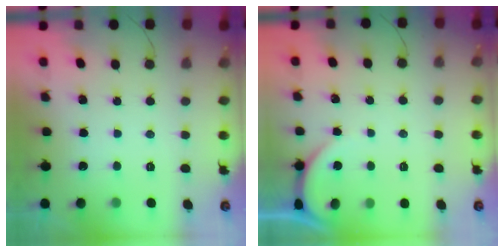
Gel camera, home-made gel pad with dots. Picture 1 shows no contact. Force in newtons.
{"total": 2.8, "press": 2.8, "slide": 0.3}